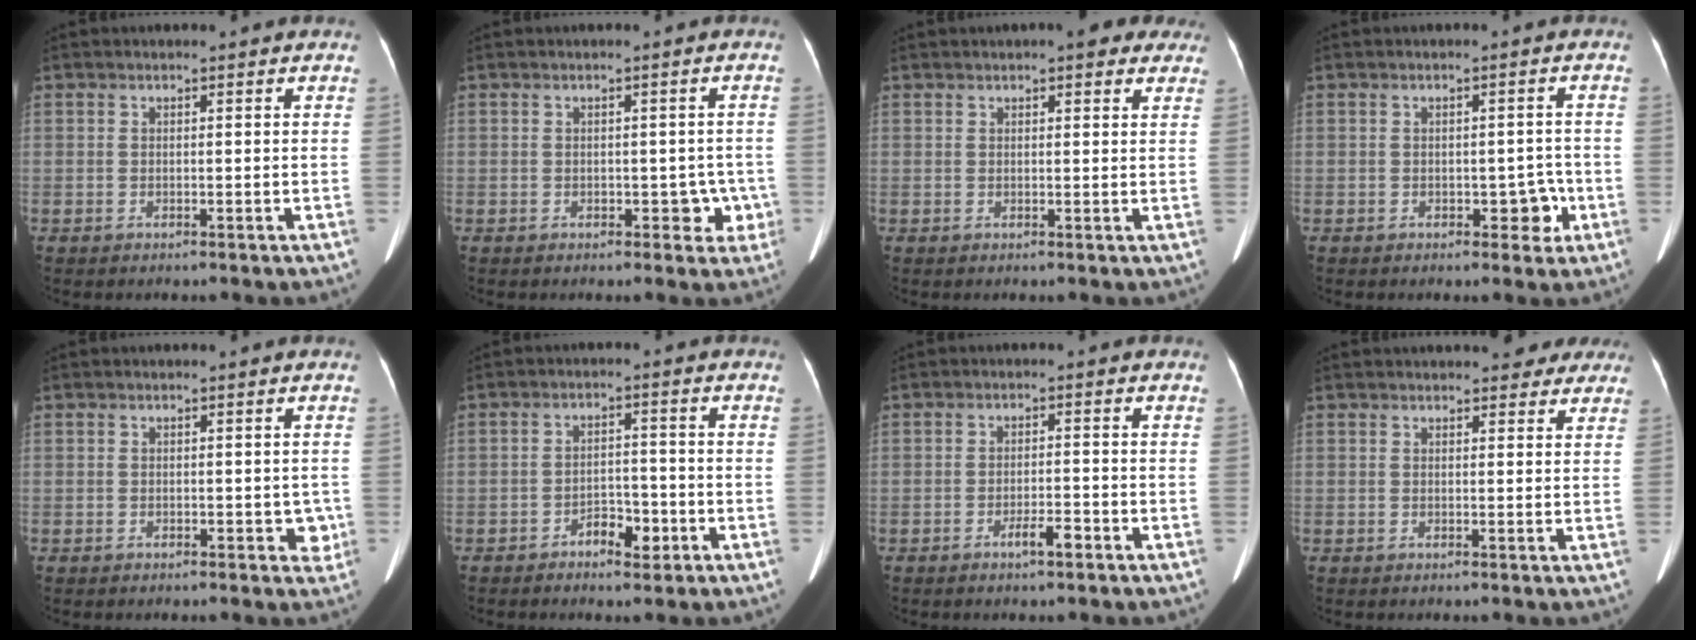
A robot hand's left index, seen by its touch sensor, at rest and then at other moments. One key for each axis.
{"total": 3.4, "fx": -1.0, "fy": 2.5, "fz": 2.1, "tx": -0.011, "ty": 0.018, "tz": -0.006}
{"total": 4.6, "fx": 3.4, "fy": 1.4, "fz": 2.7, "tx": -0.024, "ty": 0.016, "tz": 0.036}
{"total": 3.4, "fx": -1.3, "fy": 2.0, "fz": 2.4, "tx": -0.020, "ty": 0.013, "tz": -0.013}
{"total": 2.1, "fx": -0.5, "fy": 1.5, "fz": 1.4, "tx": -0.002, "ty": 0.008, "tz": -0.005}
{"total": 4.2, "fx": -2.4, "fy": 2.0, "fz": 2.7, "tx": -0.041, "ty": 0.010, "tz": -0.036}
{"total": 2.9, "fx": -1.8, "fy": 0.5, "fz": 2.2, "tx": -0.037, "ty": 0.001, "tz": -0.030}
{"total": 8.1, "fx": 7.1, "fy": 2.6, "fz": 3.0, "tx": -0.025, "ty": 0.015, "tz": 0.080}